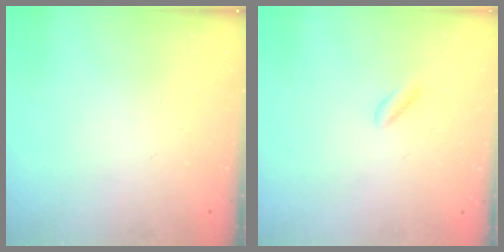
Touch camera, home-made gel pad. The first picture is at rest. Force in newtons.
{"total": 1.9, "press": 1.8, "slide": 0.8}